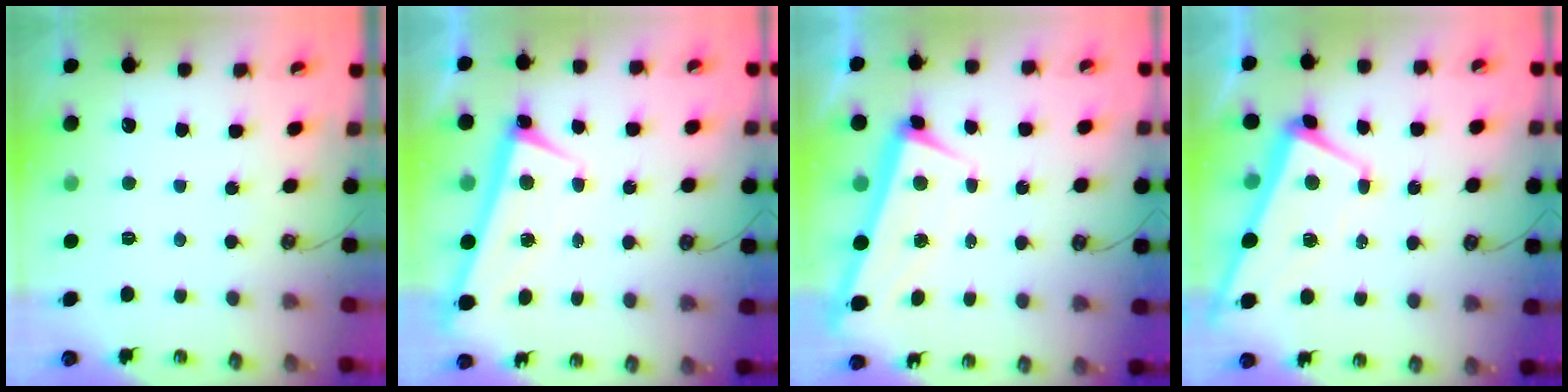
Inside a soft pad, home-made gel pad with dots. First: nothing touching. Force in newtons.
{"total": 1.3, "press": 1.1, "slide": 0.8}
{"total": 1.8, "press": 0.8, "slide": 1.6}
{"total": 2.2, "press": 2.1, "slide": 0.6}